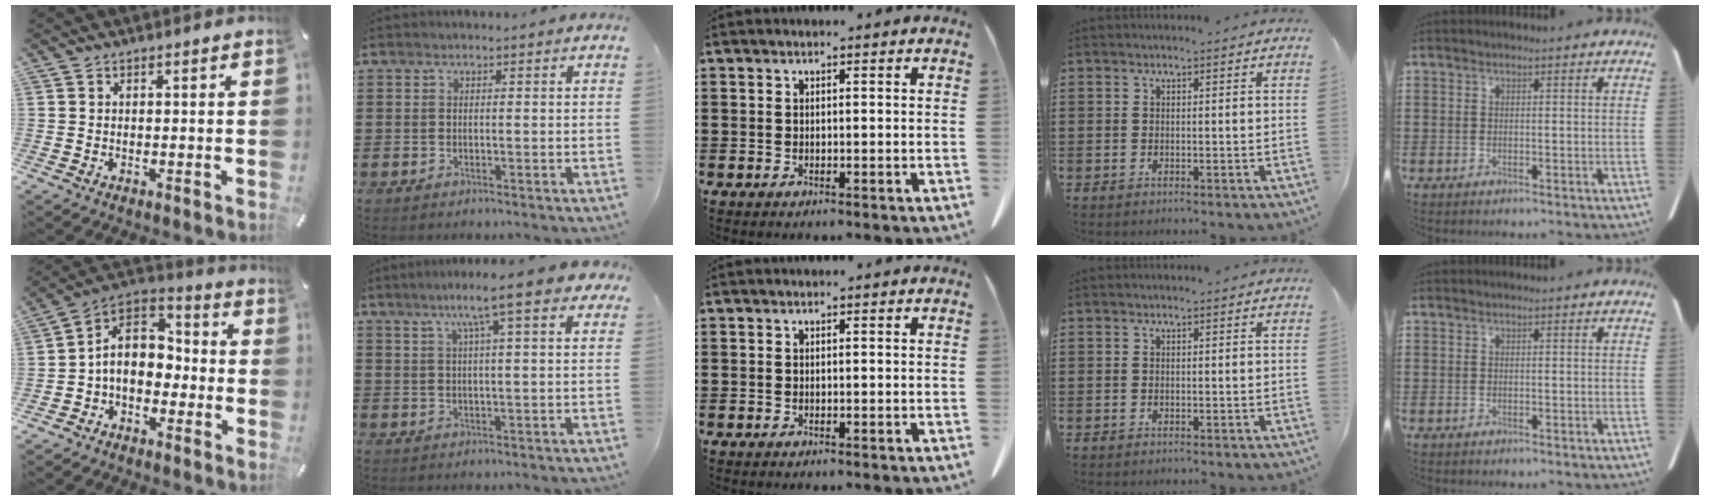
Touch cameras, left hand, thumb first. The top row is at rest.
{"thumb": {"total": 9.1, "force": [-2.0, 7.3, 5.1], "torque": [-0.104, 0.015, -0.038]}, "index": {"total": 9.1, "force": [5.4, 0.8, 7.3], "torque": [-0.138, 0.000, 0.088]}}